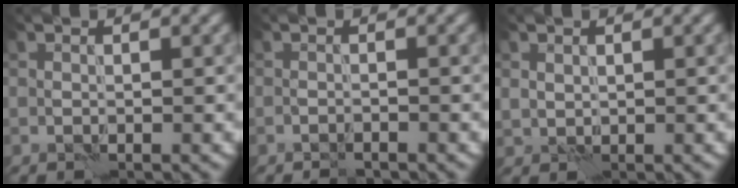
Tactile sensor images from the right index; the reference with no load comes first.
{"total": 0.7, "force": [-0.7, 0.0, 0.1], "torque": [0.001, 0.002, -0.016]}
{"total": 0.8, "force": [0.6, 0.5, 0.1], "torque": [-0.003, 0.003, 0.014]}